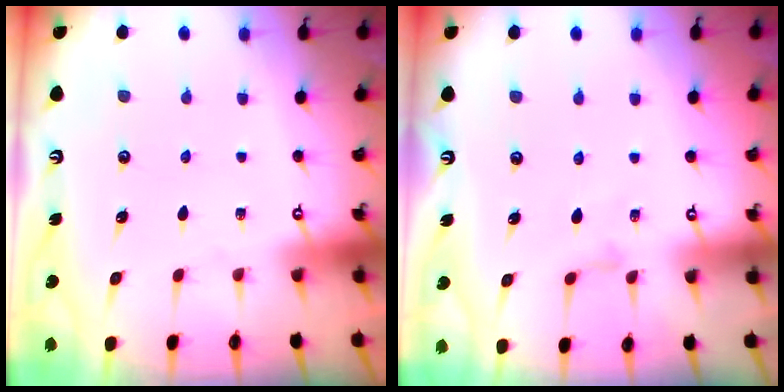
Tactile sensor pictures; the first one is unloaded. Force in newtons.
{"total": 2.2, "press": 2.2, "slide": 0.5}